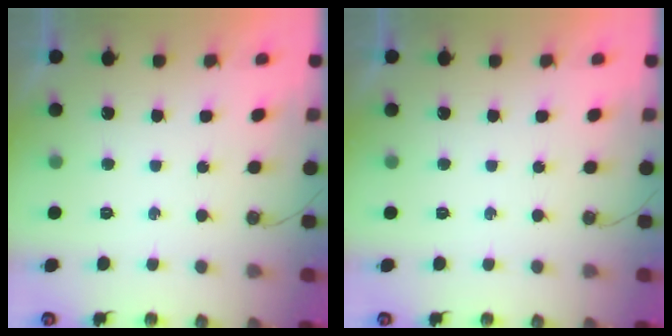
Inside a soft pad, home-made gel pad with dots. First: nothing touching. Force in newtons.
{"total": 0.0}